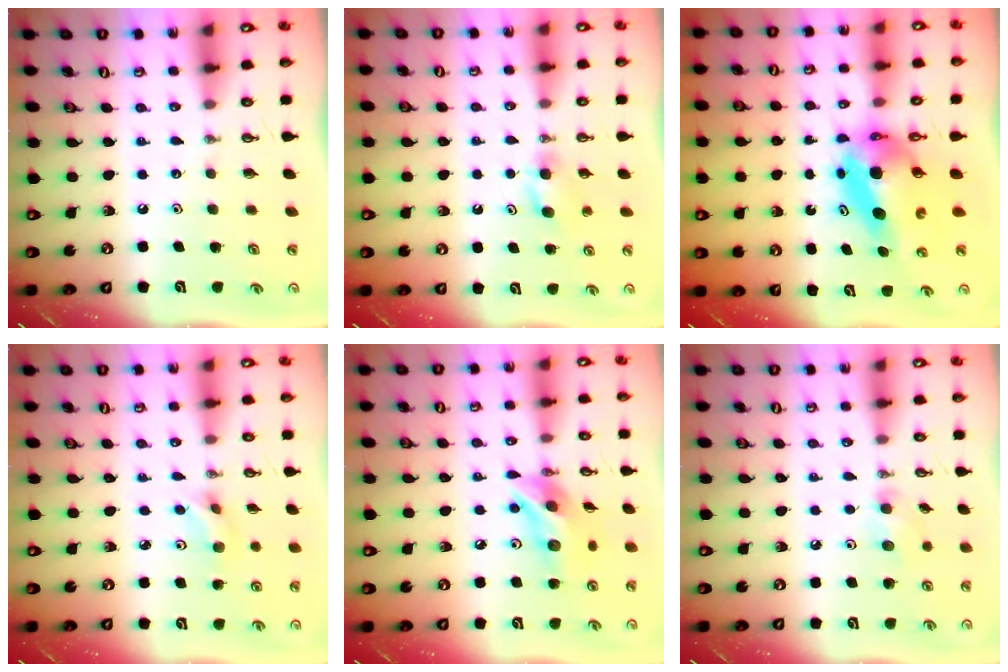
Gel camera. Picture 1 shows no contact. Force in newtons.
{"total": 3.9, "press": 3.8, "slide": 0.6}
{"total": 7.2, "press": 7.2, "slide": 0.3}
{"total": 5.4, "press": 5.4, "slide": 0.9}
{"total": 13.2, "press": 13.1, "slide": 0.9}
{"total": 6.6, "press": 6.5, "slide": 1.4}